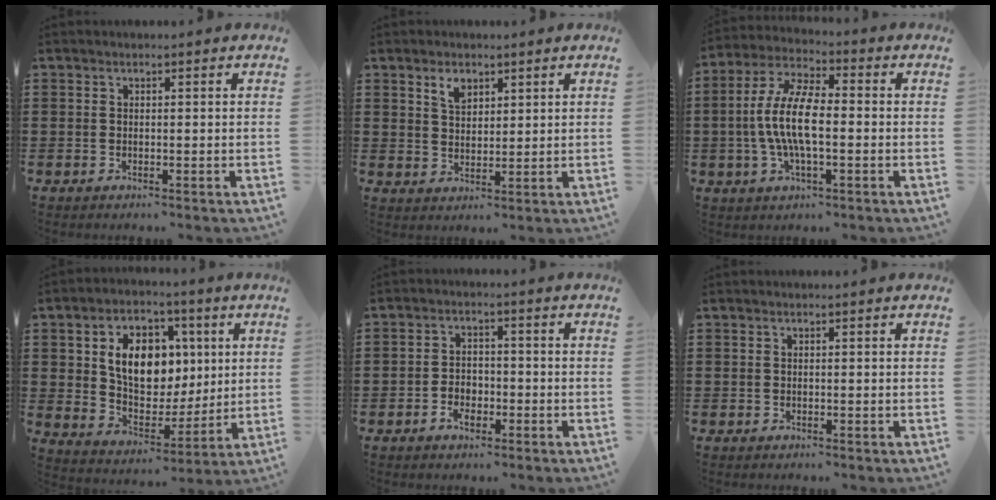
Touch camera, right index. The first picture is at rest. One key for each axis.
{"total": 3.2, "fx": 2.1, "fy": 1.9, "fz": 1.6, "tx": -0.031, "ty": 0.002, "tz": 0.037}
{"total": 9.8, "fx": -1.3, "fy": 3.2, "fz": 9.2, "tx": -0.207, "ty": -0.014, "tz": -0.030}
{"total": 11.2, "fx": 2.7, "fy": 8.0, "fz": 7.4, "tx": -0.136, "ty": 0.016, "tz": 0.049}
{"total": 3.1, "fx": -1.6, "fy": 2.0, "fz": 1.8, "tx": -0.036, "ty": 0.001, "tz": -0.031}
{"total": 0.0}